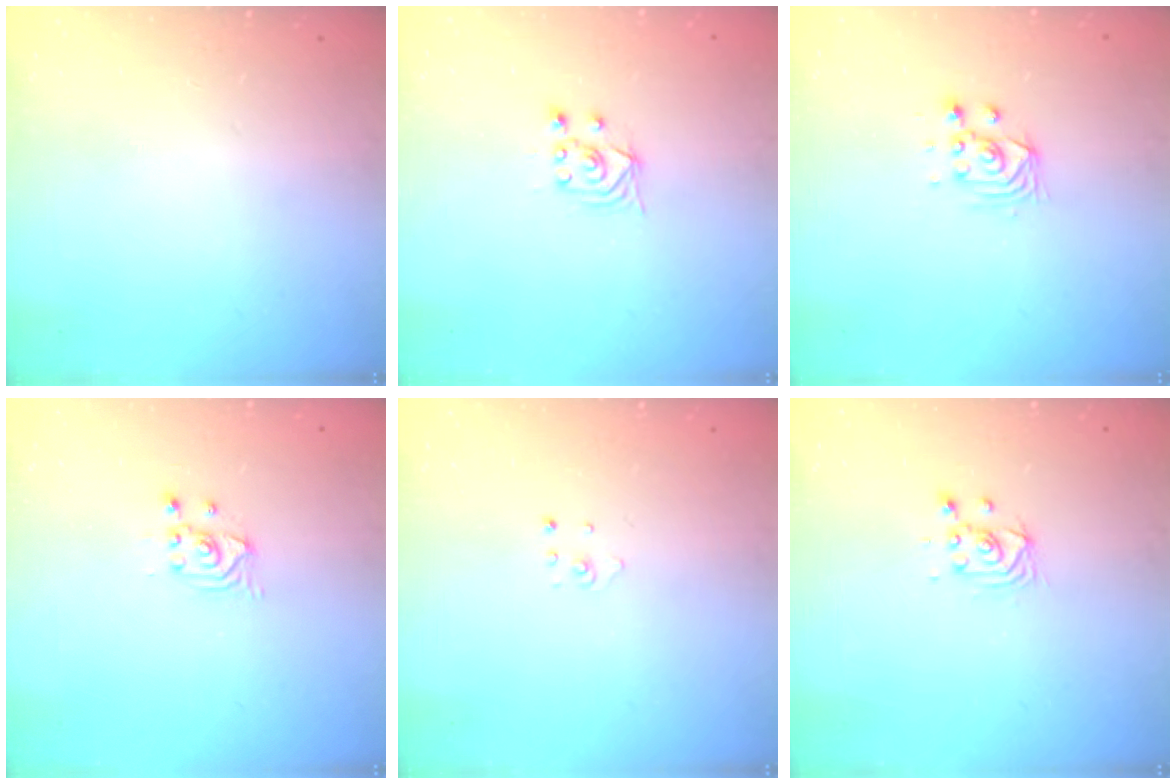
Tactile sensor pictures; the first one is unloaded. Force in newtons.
{"total": 2.5, "press": 2.2, "slide": 1.2}
{"total": 2.8, "press": 2.8, "slide": 0.2}
{"total": 2.5, "press": 2.5, "slide": 0.3}
{"total": 1.5, "press": 1.5, "slide": 0.1}
{"total": 3.3, "press": 3.2, "slide": 0.6}